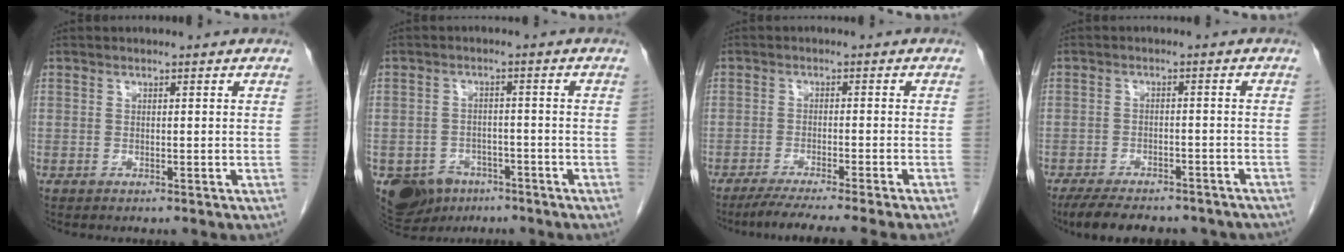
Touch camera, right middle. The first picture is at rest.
{"total": 9.5, "force": [-5.8, 6.8, 3.2], "torque": [-0.065, 0.004, -0.084]}
{"total": 10.3, "force": [-8.6, -1.5, 5.4], "torque": [-0.055, -0.027, -0.130]}
{"total": 15.3, "force": [-12.9, 4.9, 6.6], "torque": [-0.130, -0.008, -0.168]}